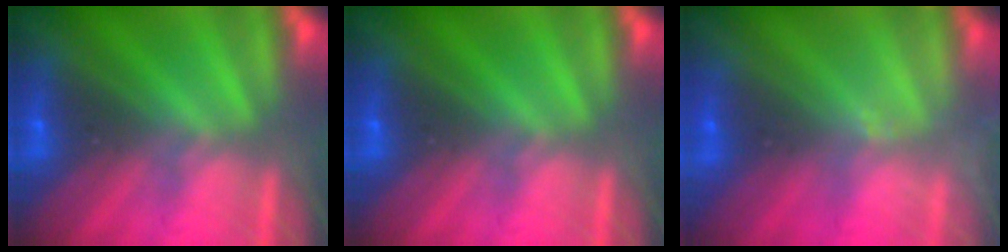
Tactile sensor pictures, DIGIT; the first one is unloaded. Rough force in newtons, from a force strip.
{"total": 0.0}
{"total": 2.4}